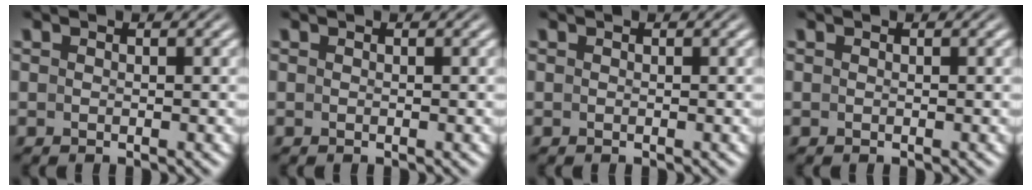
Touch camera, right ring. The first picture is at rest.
{"total": 0.0}
{"total": 0.0}
{"total": 0.0}